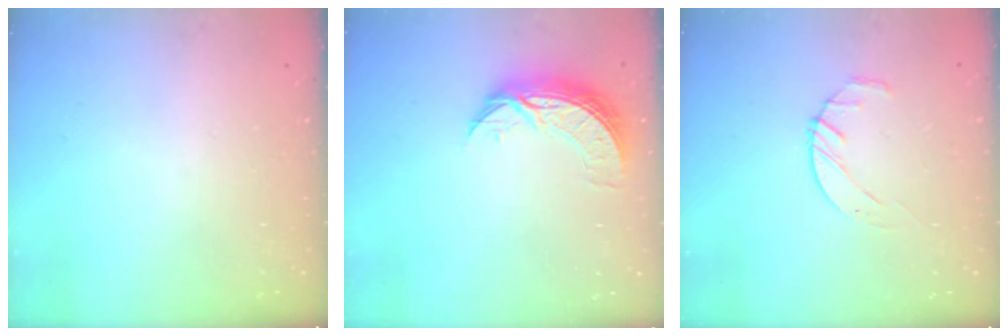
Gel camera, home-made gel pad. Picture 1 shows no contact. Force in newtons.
{"total": 8.0, "press": 8.0, "slide": 0.7}
{"total": 4.8, "press": 4.7, "slide": 0.6}